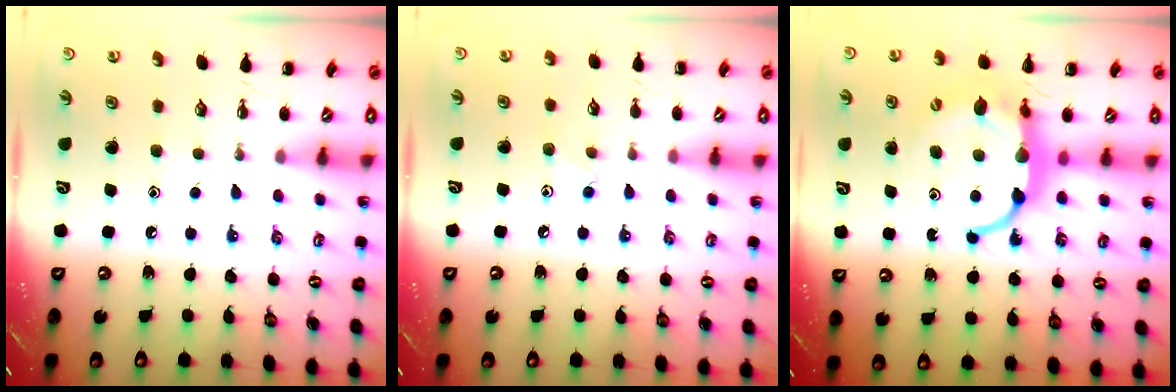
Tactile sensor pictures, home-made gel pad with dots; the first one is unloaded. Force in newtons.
{"total": 5.8, "press": 5.6, "slide": 1.6}
{"total": 7.7, "press": 7.6, "slide": 1.2}